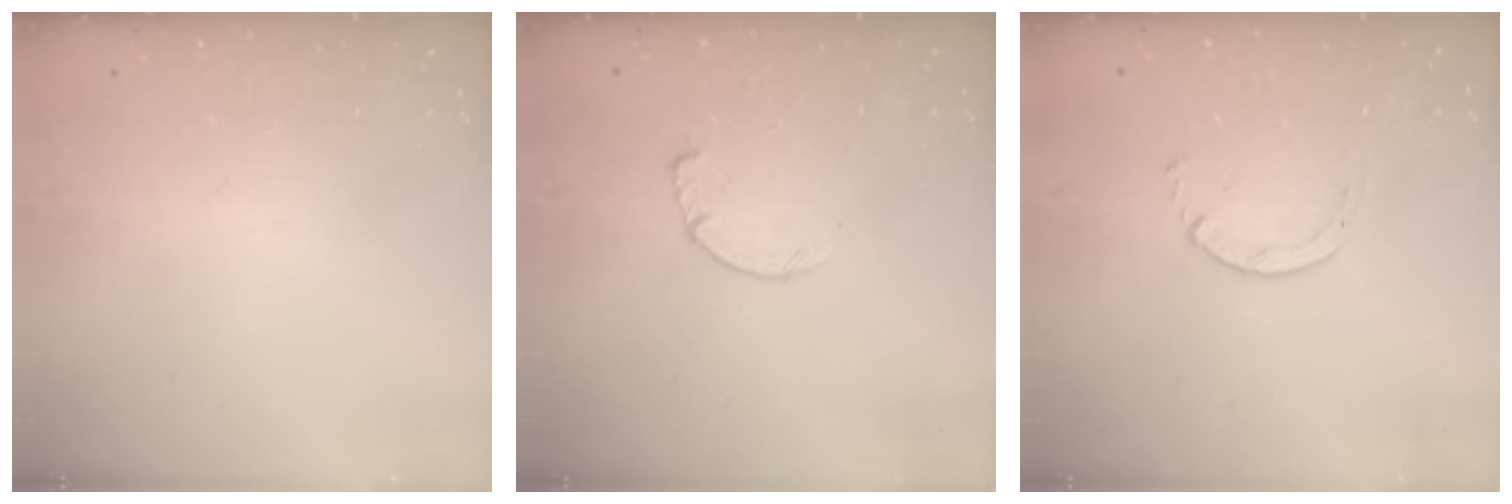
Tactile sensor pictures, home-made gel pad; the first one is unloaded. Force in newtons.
{"total": 3.4, "press": 3.4, "slide": 0.4}
{"total": 1.7, "press": 1.6, "slide": 0.2}